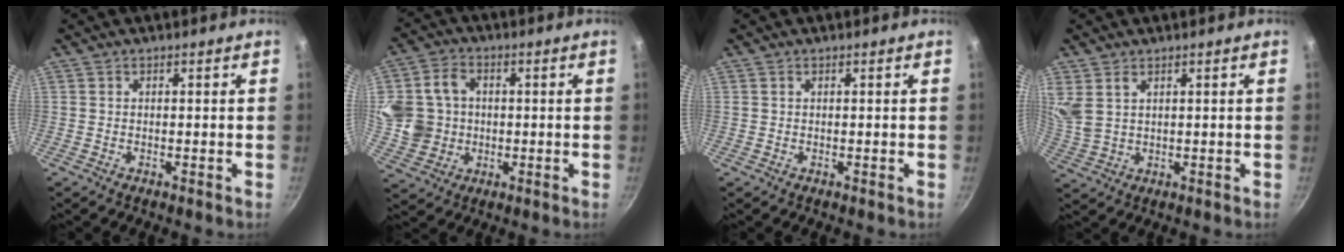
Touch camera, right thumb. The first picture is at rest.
{"total": 11.7, "force": [0.9, 10.2, 5.6], "torque": [-0.085, 0.006, 0.021]}
{"total": 0.0}
{"total": 5.1, "force": [2.6, 3.0, 3.2], "torque": [-0.059, -0.014, 0.062]}